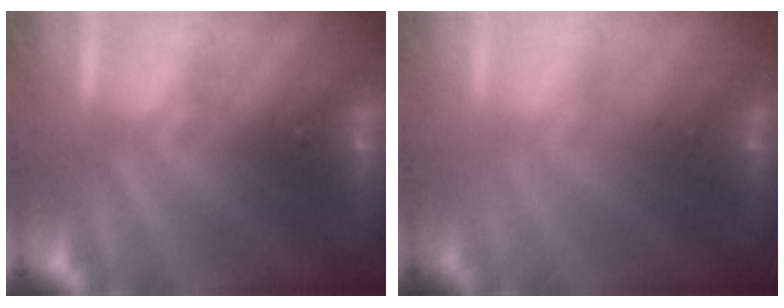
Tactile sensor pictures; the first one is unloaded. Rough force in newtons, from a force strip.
{"total": 1.7}